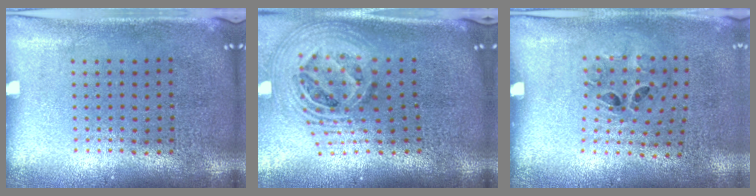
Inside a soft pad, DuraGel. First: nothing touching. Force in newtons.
{"total": 2.8, "press": 1.8, "slide": 2.1}
{"total": 1.3, "press": 0.7, "slide": 1.1}